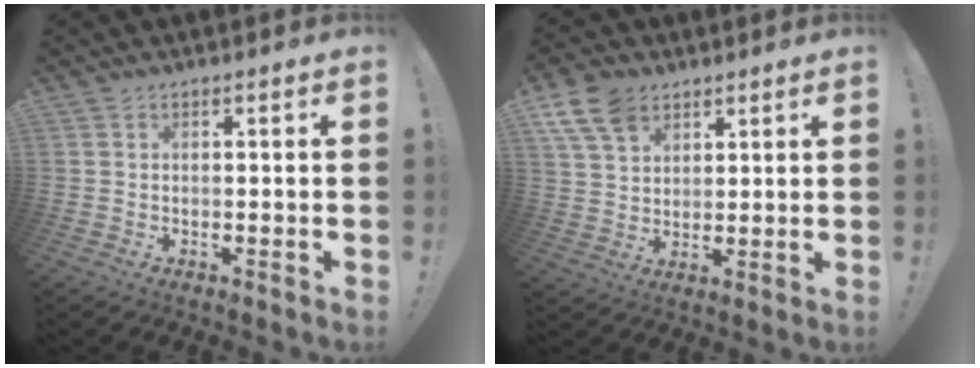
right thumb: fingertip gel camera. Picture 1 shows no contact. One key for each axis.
{"total": 10.2, "fx": 6.2, "fy": 6.6, "fz": 4.8, "tx": -0.094, "ty": -0.021, "tz": 0.124}